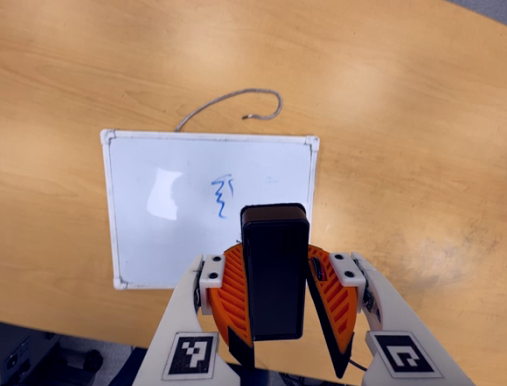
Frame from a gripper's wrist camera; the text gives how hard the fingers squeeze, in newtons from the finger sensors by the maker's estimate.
{"total": 6.2, "left": 6.5, "right": 5.8}